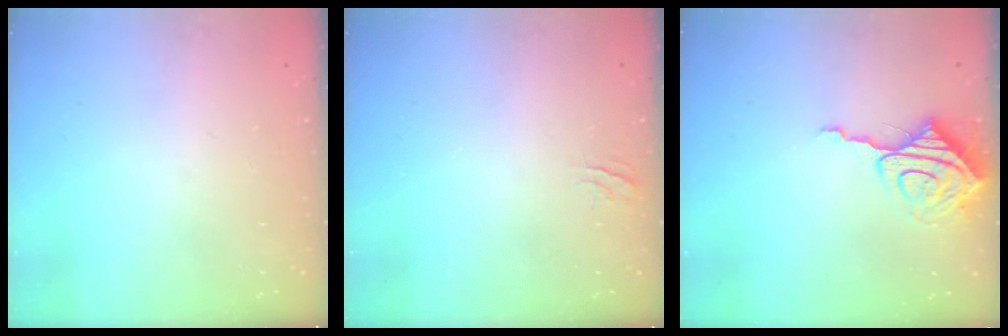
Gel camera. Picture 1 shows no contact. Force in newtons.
{"total": 3.7, "press": 3.7, "slide": 0.3}
{"total": 9.6, "press": 9.6, "slide": 0.5}